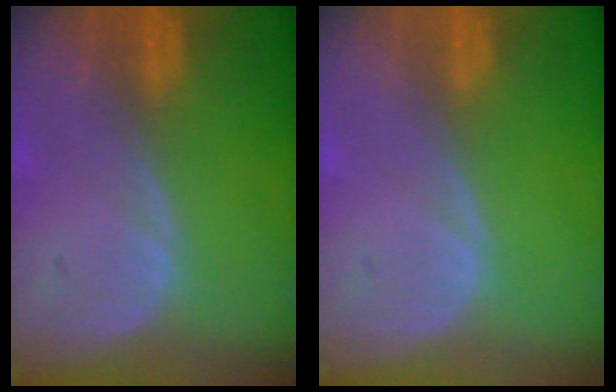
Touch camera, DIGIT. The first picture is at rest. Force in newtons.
{"total": 0.0}